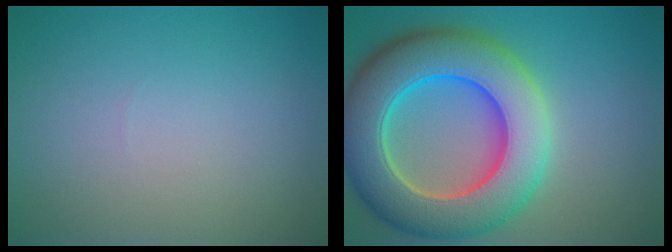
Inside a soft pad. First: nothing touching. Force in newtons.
{"total": 12.2, "press": 12.2, "slide": 0.9}